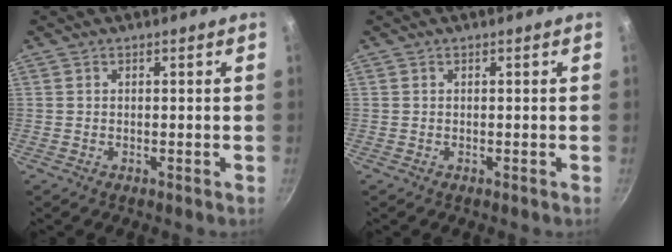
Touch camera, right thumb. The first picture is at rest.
{"total": 0.0}